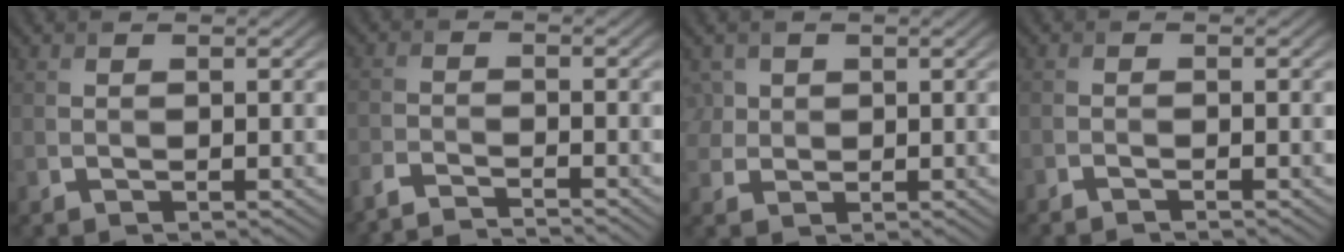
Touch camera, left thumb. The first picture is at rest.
{"total": 4.1, "force": [-4.0, -0.1, 1.1], "torque": [-0.022, -0.006, -0.080]}
{"total": 2.8, "force": [1.1, 2.4, 1.0], "torque": [-0.029, 0.003, 0.021]}
{"total": 1.3, "force": [-1.2, -0.5, 0.2], "torque": [-0.005, -0.004, -0.024]}